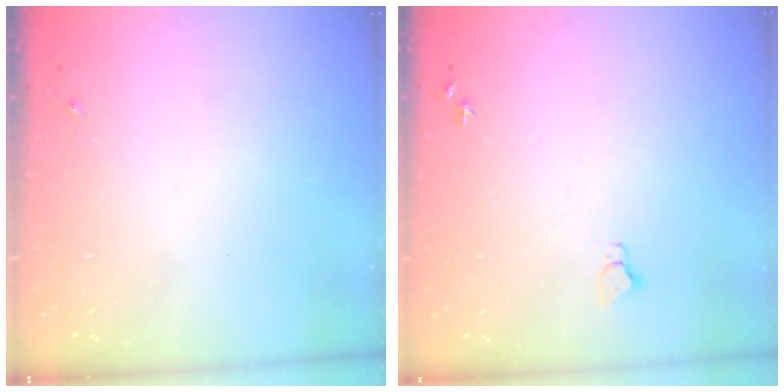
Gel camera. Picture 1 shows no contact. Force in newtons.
{"total": 4.1, "press": 4.0, "slide": 0.5}